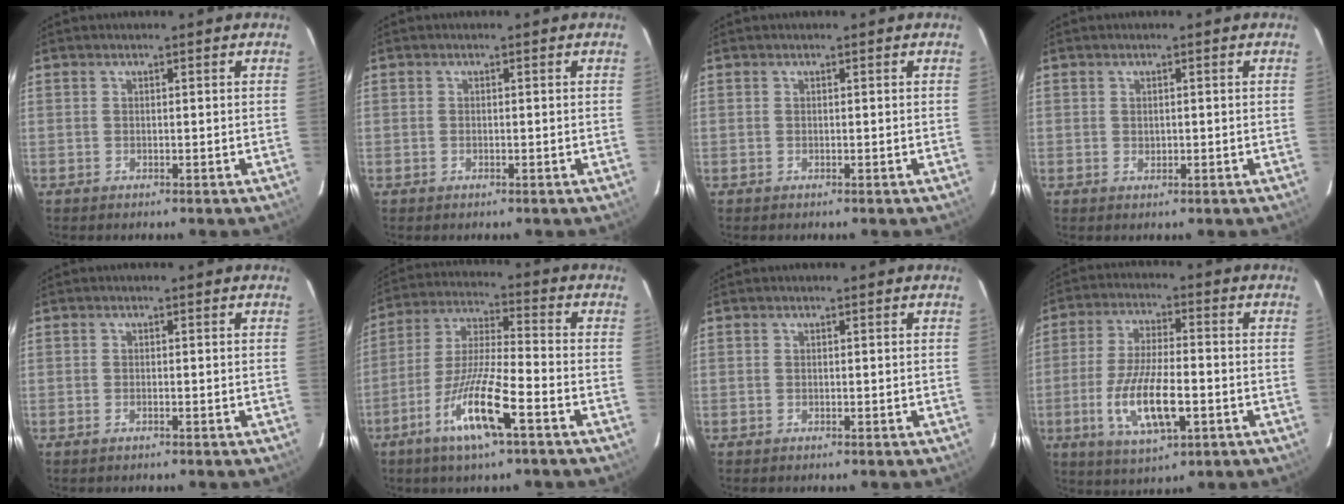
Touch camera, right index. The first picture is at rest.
{"total": 0.5, "force": [-0.3, 0.4, 0.2], "torque": [-0.003, -0.002, -0.004]}
{"total": 0.0}
{"total": 0.9, "force": [0.0, 0.8, 0.4], "torque": [-0.003, 0.000, 0.002]}
{"total": 0.8, "force": [-0.6, 0.3, 0.5], "torque": [-0.010, -0.001, -0.012]}
{"total": 13.1, "force": [-6.9, 1.7, 11.0], "torque": [-0.229, -0.012, -0.136]}
{"total": 0.0}
{"total": 12.8, "force": [-3.9, 4.3, 11.4], "torque": [-0.231, -0.014, -0.066]}